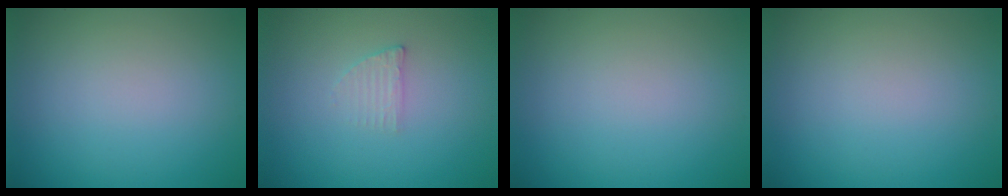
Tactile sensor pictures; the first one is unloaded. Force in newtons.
{"total": 1.2, "press": 1.2, "slide": 0.3}
{"total": 0.0}
{"total": 0.0}